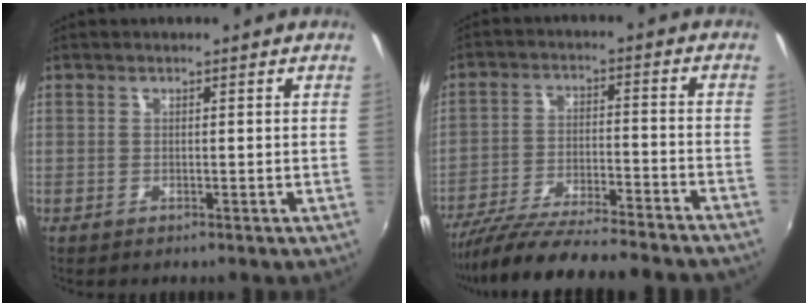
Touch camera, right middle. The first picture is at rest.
{"total": 21.4, "force": [-18.9, 1.8, 9.9], "torque": [-0.187, -0.050, -0.289]}